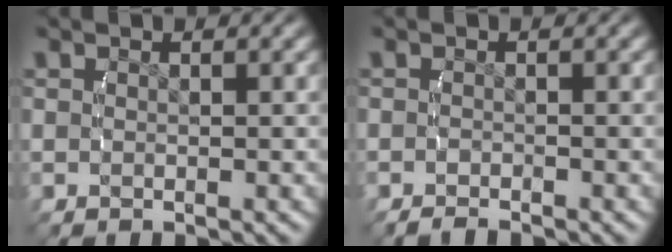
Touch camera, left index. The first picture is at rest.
{"total": 1.1, "force": [-1.1, 0.0, 0.2], "torque": [-0.008, -0.005, -0.019]}